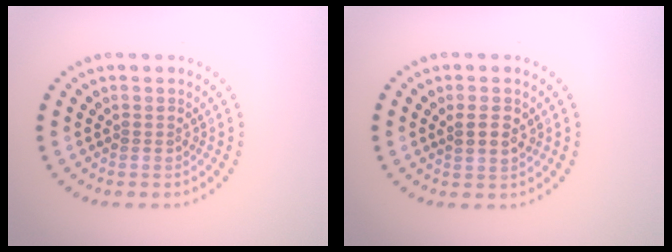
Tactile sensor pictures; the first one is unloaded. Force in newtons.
{"total": 1.7, "press": 1.6, "slide": 0.4}